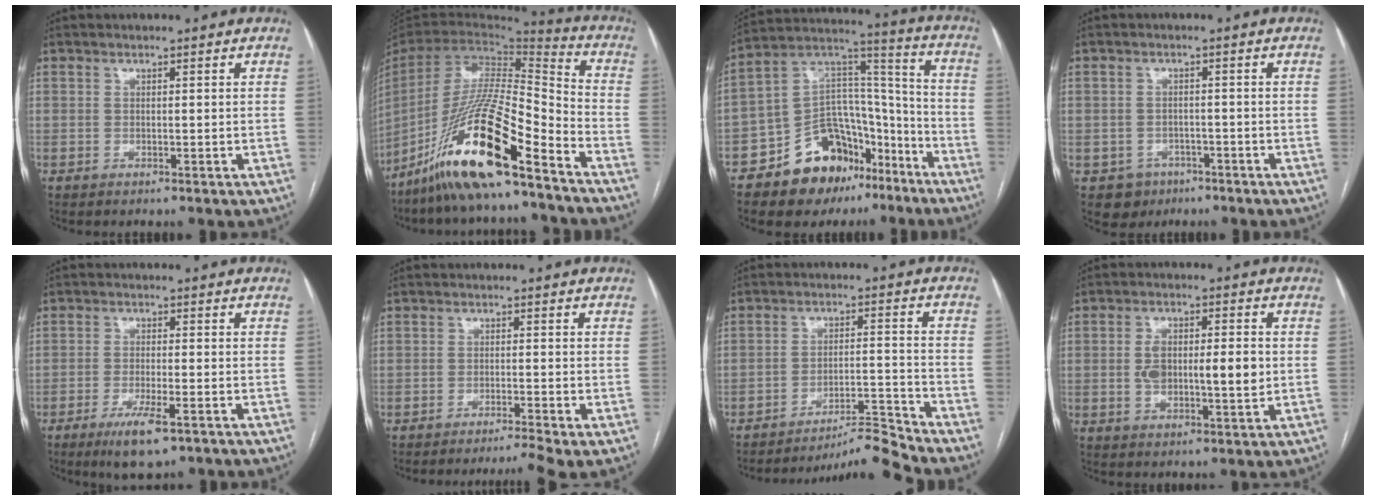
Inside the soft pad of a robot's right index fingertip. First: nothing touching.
{"total": 20.6, "force": [-14.0, 2.2, 15.0], "torque": [-0.311, -0.029, -0.264]}
{"total": 17.5, "force": [-11.5, 10.3, 8.2], "torque": [-0.110, 0.075, -0.183]}
{"total": 4.0, "force": [-2.0, 3.4, 0.1], "torque": [0.005, 0.013, -0.025]}
{"total": 6.3, "force": [-3.7, 1.2, 5.0], "torque": [-0.092, -0.012, -0.058]}
{"total": 4.2, "force": [-3.2, -0.8, 2.6], "torque": [-0.038, -0.004, -0.051]}
{"total": 7.7, "force": [-7.1, -3.0, 0.0], "torque": [0.005, 0.019, -0.122]}
{"total": 9.2, "force": [-0.1, 3.4, 8.5], "torque": [-0.152, 0.010, 0.004]}